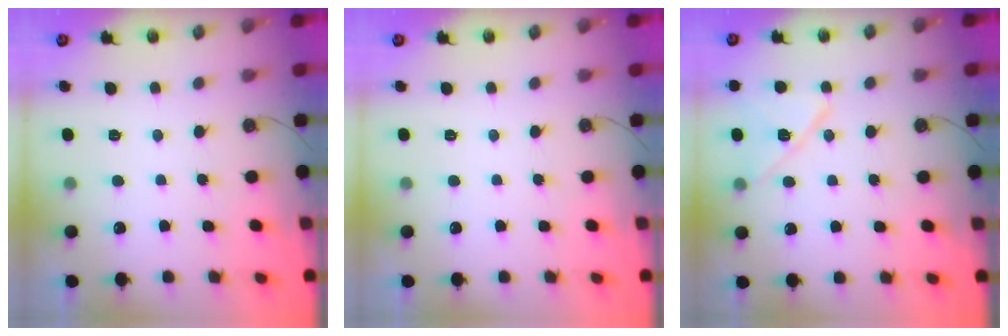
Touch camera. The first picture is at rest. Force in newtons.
{"total": 0.0}
{"total": 12.0, "press": 11.9, "slide": 0.7}